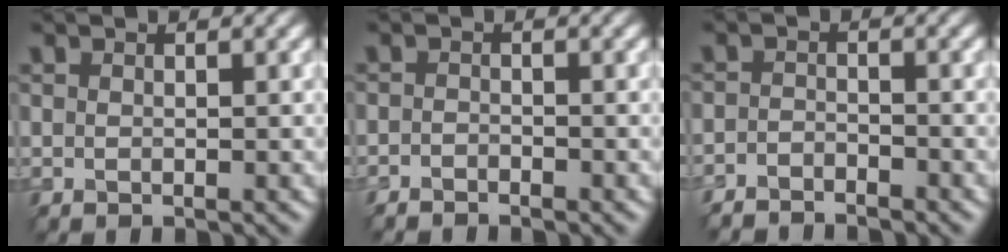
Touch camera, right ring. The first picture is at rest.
{"total": 1.2, "force": [-1.2, 0.1, -0.2], "torque": [0.004, 0.004, -0.025]}
{"total": 2.8, "force": [-2.8, 0.3, 0.1], "torque": [-0.001, -0.001, -0.058]}